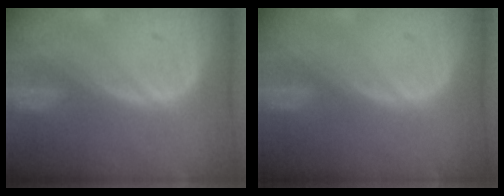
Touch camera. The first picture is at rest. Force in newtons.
{"total": 0.0}